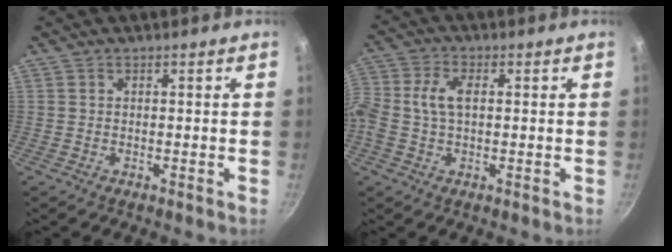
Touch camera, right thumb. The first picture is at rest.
{"total": 7.1, "force": [0.5, 4.2, 5.7], "torque": [-0.126, 0.016, 0.001]}